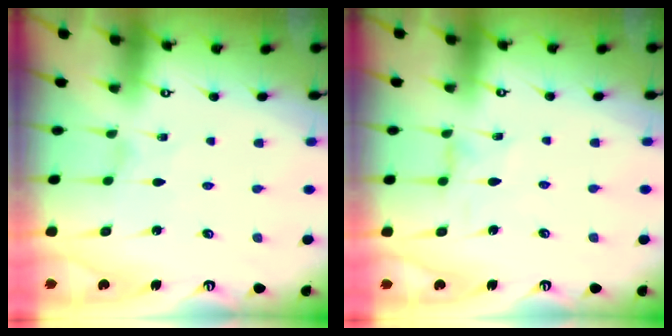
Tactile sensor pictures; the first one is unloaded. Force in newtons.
{"total": 1.0, "press": 1.0, "slide": 0.3}